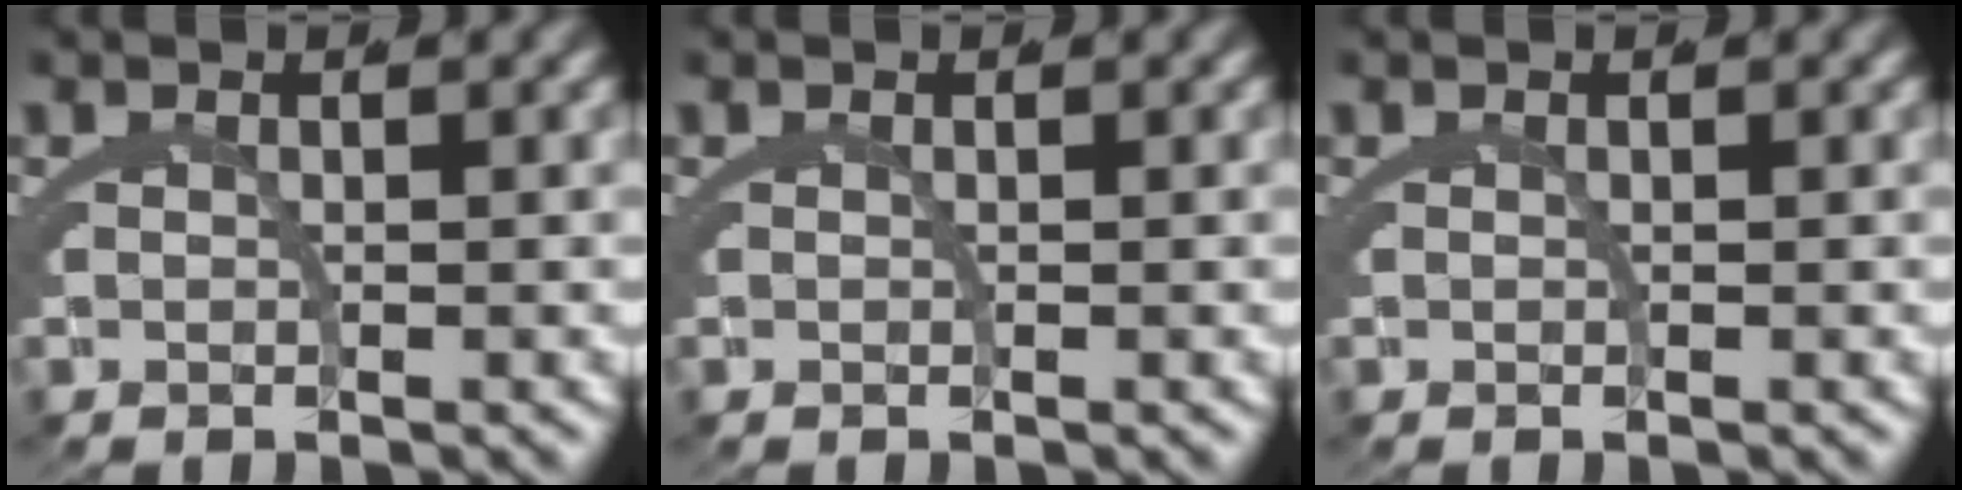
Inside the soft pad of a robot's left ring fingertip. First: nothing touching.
{"total": 0.0}
{"total": 0.0}